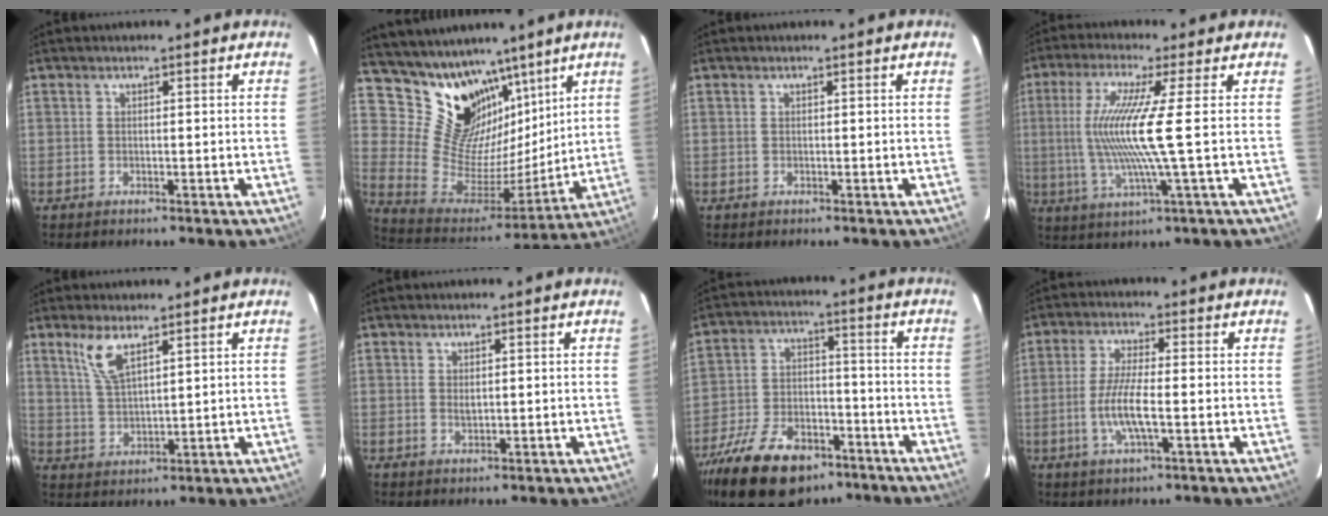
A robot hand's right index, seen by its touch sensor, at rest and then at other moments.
{"total": 17.8, "force": [12.5, 10.7, 6.8], "torque": [-0.149, -0.007, 0.244]}
{"total": 0.0}
{"total": 11.8, "force": [0.2, -1.6, 11.7], "torque": [-0.231, -0.011, 0.008]}
{"total": 7.4, "force": [4.2, 4.2, 4.3], "torque": [-0.080, 0.011, 0.085]}
{"total": 1.1, "force": [0.3, 0.6, 0.8], "torque": [-0.012, 0.002, 0.007]}
{"total": 20.7, "force": [-13.6, 11.1, 11.0], "torque": [-0.240, -0.009, -0.219]}
{"total": 7.2, "force": [-1.8, 1.1, 6.9], "torque": [-0.140, -0.004, -0.037]}